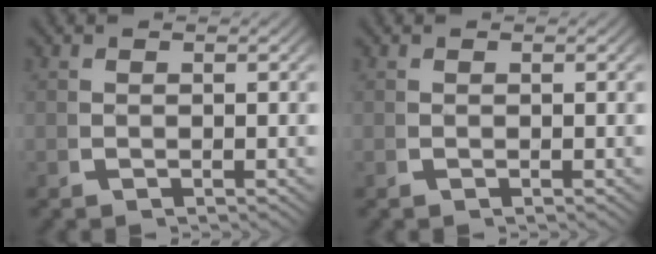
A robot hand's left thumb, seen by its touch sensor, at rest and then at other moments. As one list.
[{"total": 0.0}]